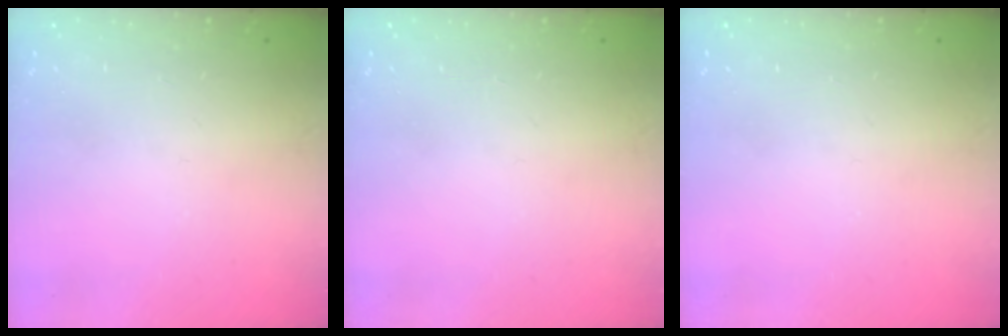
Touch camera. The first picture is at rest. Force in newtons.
{"total": 0.0}
{"total": 0.0}